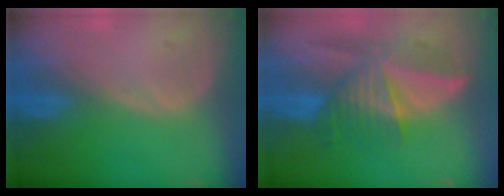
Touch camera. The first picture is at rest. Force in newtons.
{"total": 7.7, "press": 7.4, "slide": 2.0}